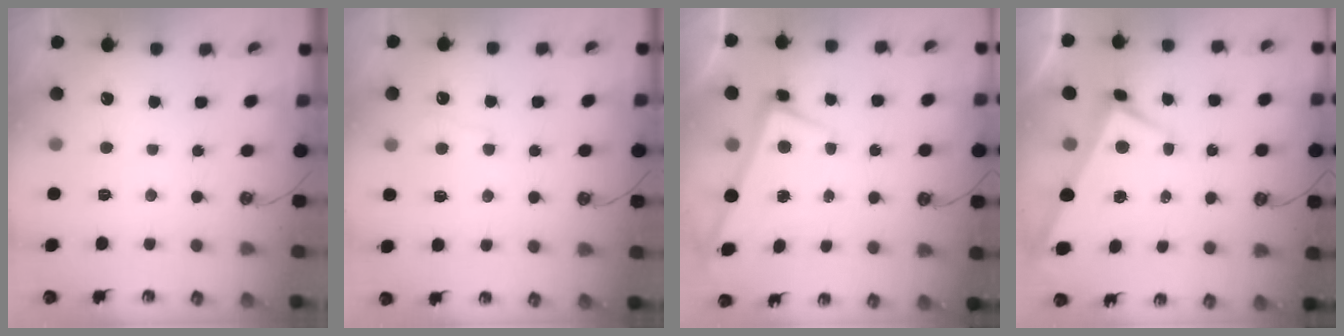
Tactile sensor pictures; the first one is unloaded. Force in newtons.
{"total": 0.6, "press": 0.3, "slide": 0.5}
{"total": 2.9, "press": 2.9, "slide": 0.4}
{"total": 2.5, "press": 2.4, "slide": 0.9}